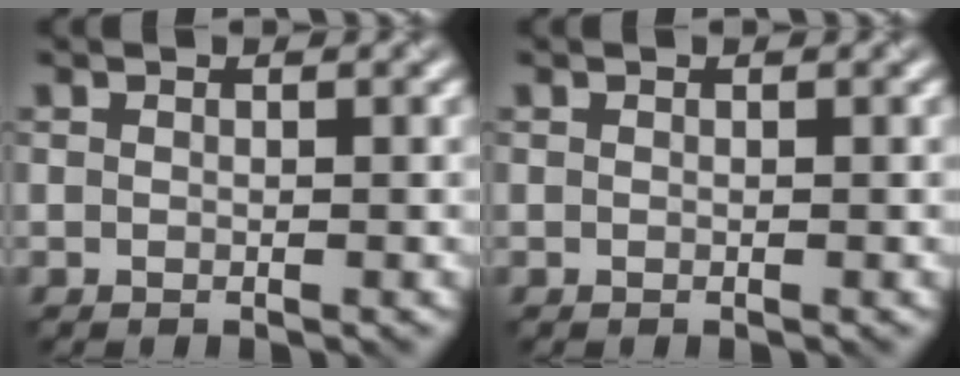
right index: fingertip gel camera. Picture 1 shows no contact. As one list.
[{"total": 0.0}]